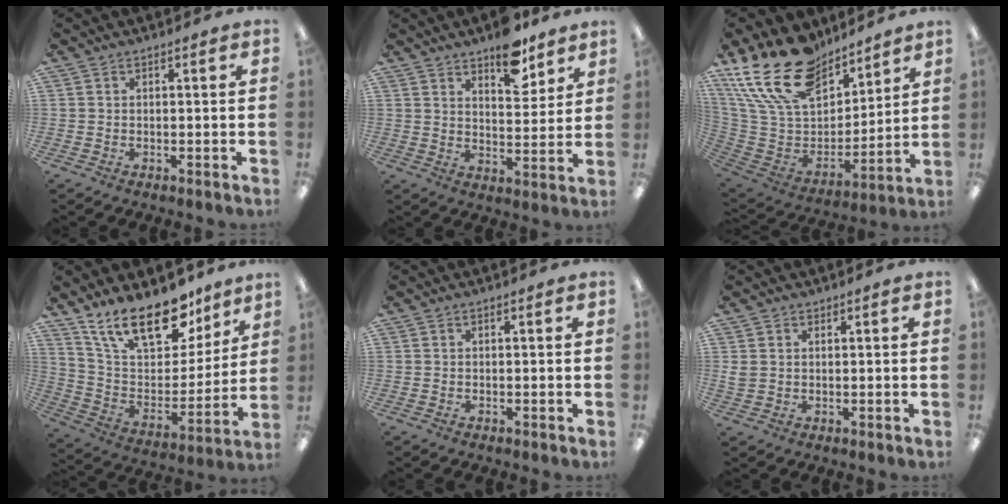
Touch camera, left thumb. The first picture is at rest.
{"total": 10.1, "force": [7.8, 4.3, 4.8], "torque": [-0.045, -0.053, 0.133]}
{"total": 23.6, "force": [16.4, 12.5, 11.5], "torque": [-0.249, -0.098, 0.304]}
{"total": 22.1, "force": [15.3, 10.2, 12.3], "torque": [-0.212, -0.090, 0.275]}
{"total": 0.0}
{"total": 2.2, "force": [1.2, 1.8, 0.7], "torque": [-0.016, 0.003, 0.022]}